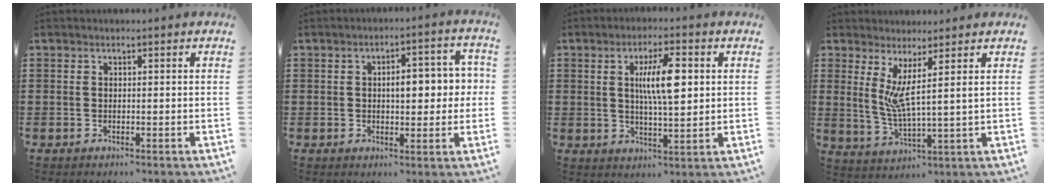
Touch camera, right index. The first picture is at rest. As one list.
[{"total": 6.3, "force": [0.3, 3.1, 5.5], "torque": [-0.076, -0.001, -0.005]}, {"total": 7.9, "force": [1.6, 2.2, 7.4], "torque": [-0.137, 0.007, 0.022]}, {"total": 5.7, "force": [2.6, 0.2, 5.0], "torque": [-0.111, -0.013, 0.043]}]